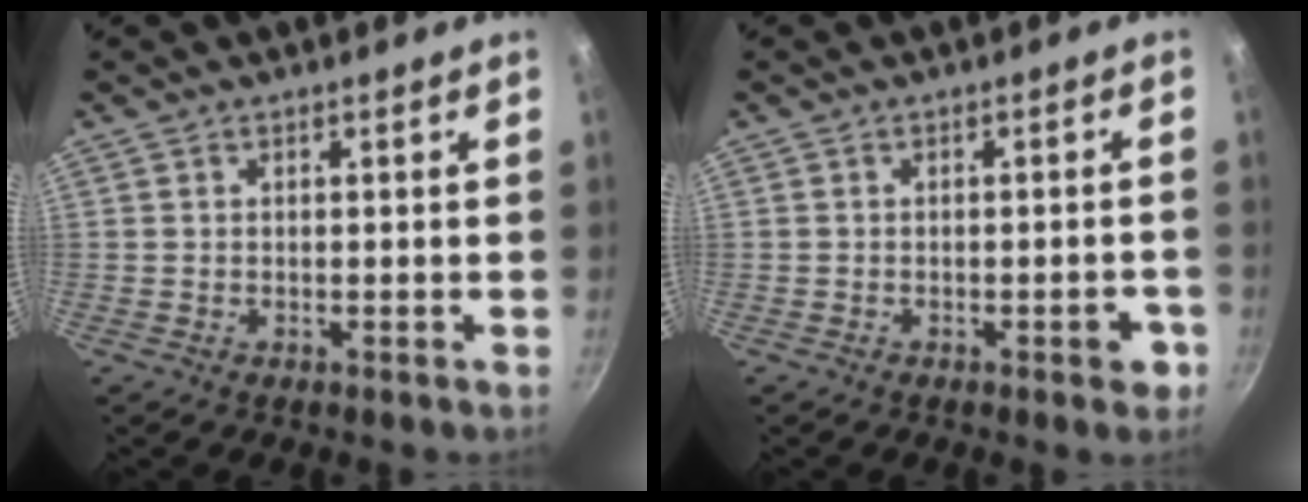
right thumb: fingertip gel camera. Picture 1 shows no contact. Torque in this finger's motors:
{"motor_torque": [2.55, 2.47, 0.31, -0.69, 0.02]}